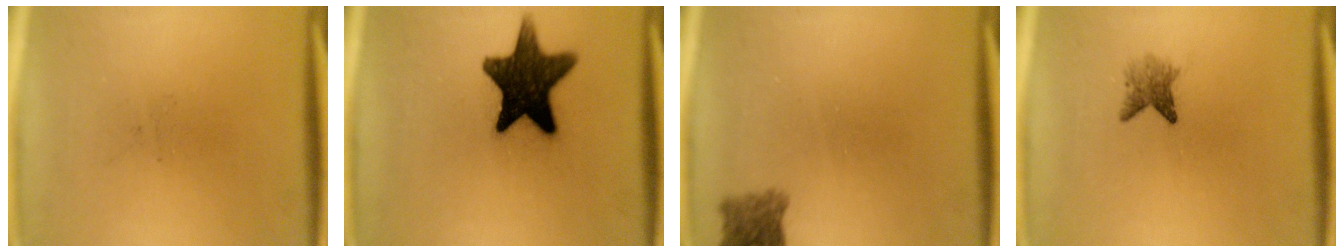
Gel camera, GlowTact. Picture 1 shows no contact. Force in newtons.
{"total": 15.5}
{"total": 3.1}
{"total": 2.5}